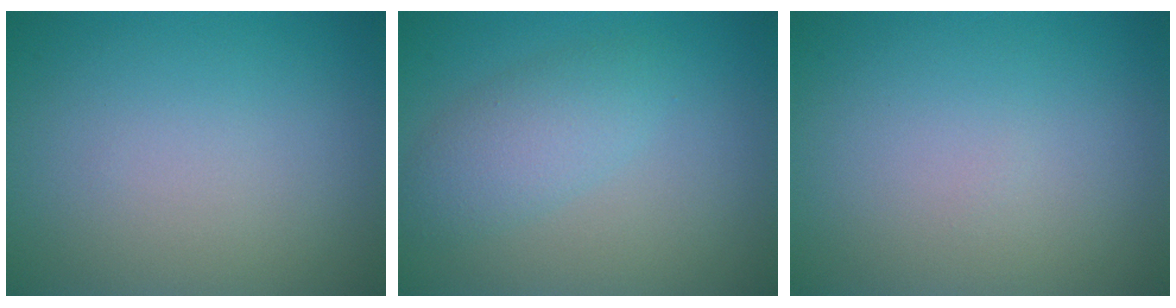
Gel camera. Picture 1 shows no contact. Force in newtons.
{"total": 3.2, "press": 3.2, "slide": 0.1}
{"total": 0.0}